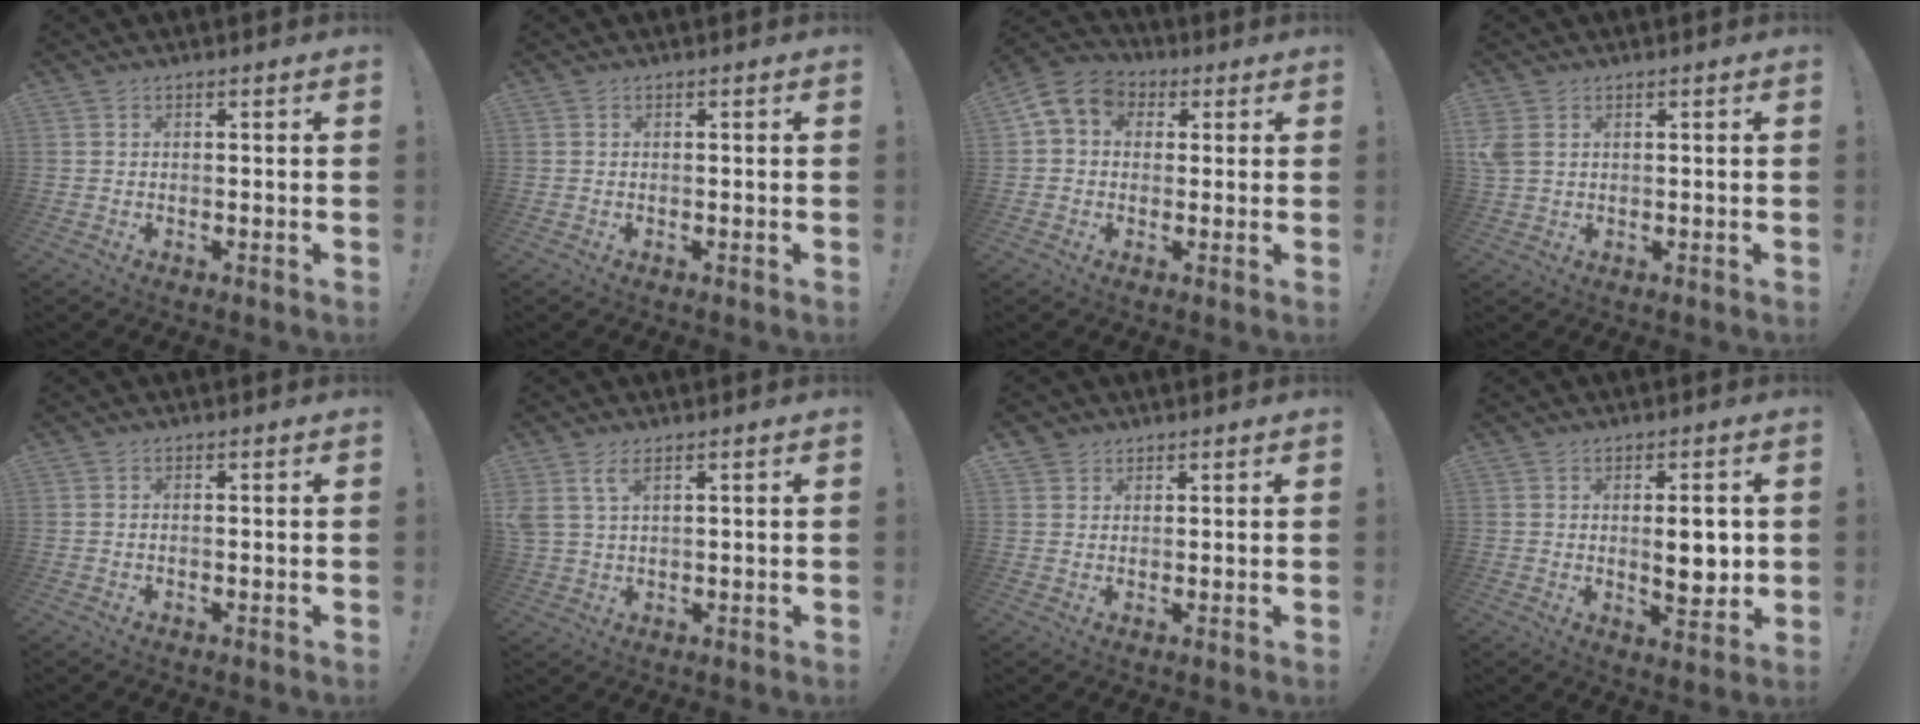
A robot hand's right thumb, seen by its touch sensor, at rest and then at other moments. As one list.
[{"total": 0.0}, {"total": 8.6, "force": [2.2, 7.0, 4.5], "torque": [-0.068, 0.002, 0.047]}, {"total": 4.1, "force": [1.4, 2.9, 2.5], "torque": [-0.058, -0.003, 0.028]}, {"total": 0.0}, {"total": 4.7, "force": [2.6, 1.8, 3.4], "torque": [-0.072, -0.007, 0.047]}, {"total": 2.7, "force": [2.0, 1.9, 0.1], "torque": [0.007, -0.011, 0.034]}, {"total": 7.7, "force": [0.5, 2.9, 7.1], "torque": [-0.088, -0.008, 0.004]}]